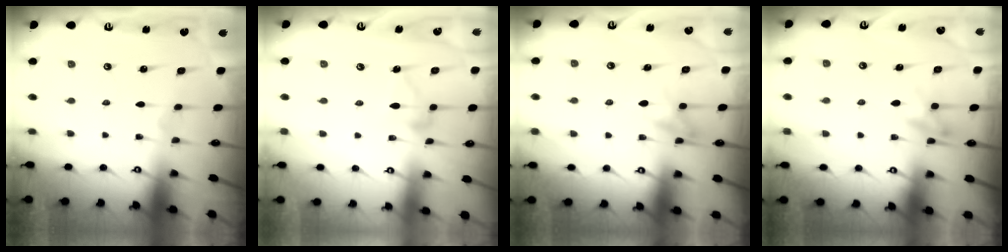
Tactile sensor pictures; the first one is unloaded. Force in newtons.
{"total": 10.4, "press": 10.4, "slide": 0.4}
{"total": 8.1, "press": 8.1, "slide": 1.0}
{"total": 8.7, "press": 8.4, "slide": 2.1}